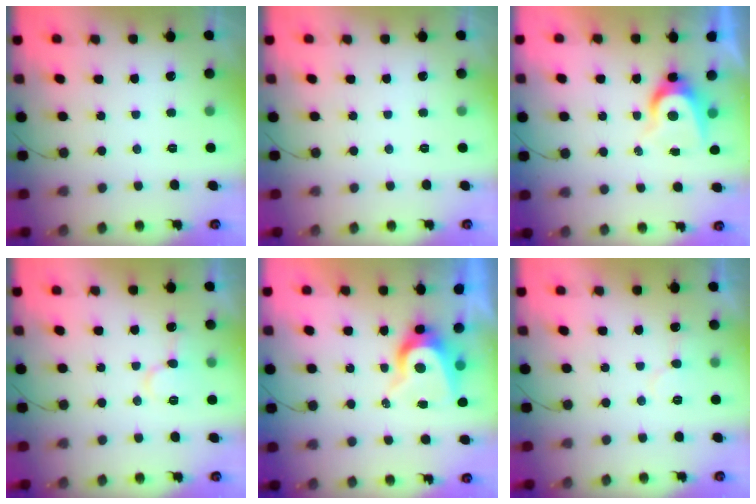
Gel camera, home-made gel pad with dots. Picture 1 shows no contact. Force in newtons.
{"total": 0.0}
{"total": 6.9, "press": 6.9, "slide": 0.1}
{"total": 9.1, "press": 9.1, "slide": 1.2}
{"total": 8.5, "press": 8.5, "slide": 0.9}
{"total": 7.2, "press": 7.2, "slide": 0.5}